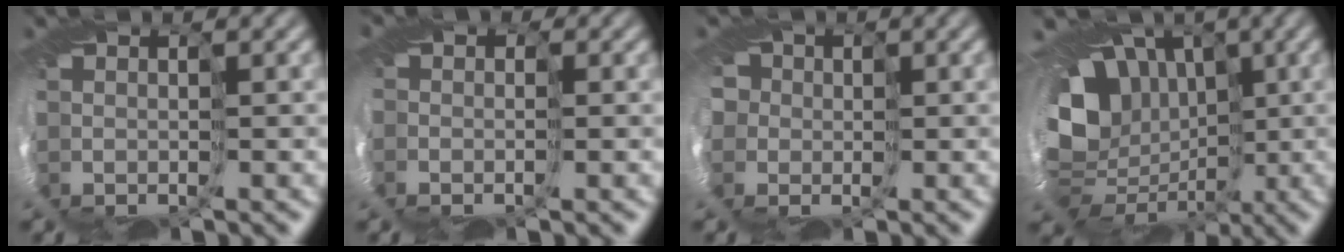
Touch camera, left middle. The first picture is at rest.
{"total": 6.1, "force": [0.3, 5.0, 3.5], "torque": [-0.055, 0.001, -0.012]}
{"total": 6.1, "force": [0.1, 5.9, 1.8], "torque": [-0.053, 0.022, -0.037]}
{"total": 14.0, "force": [0.1, 12.5, 6.3], "torque": [-0.109, -0.002, -0.028]}